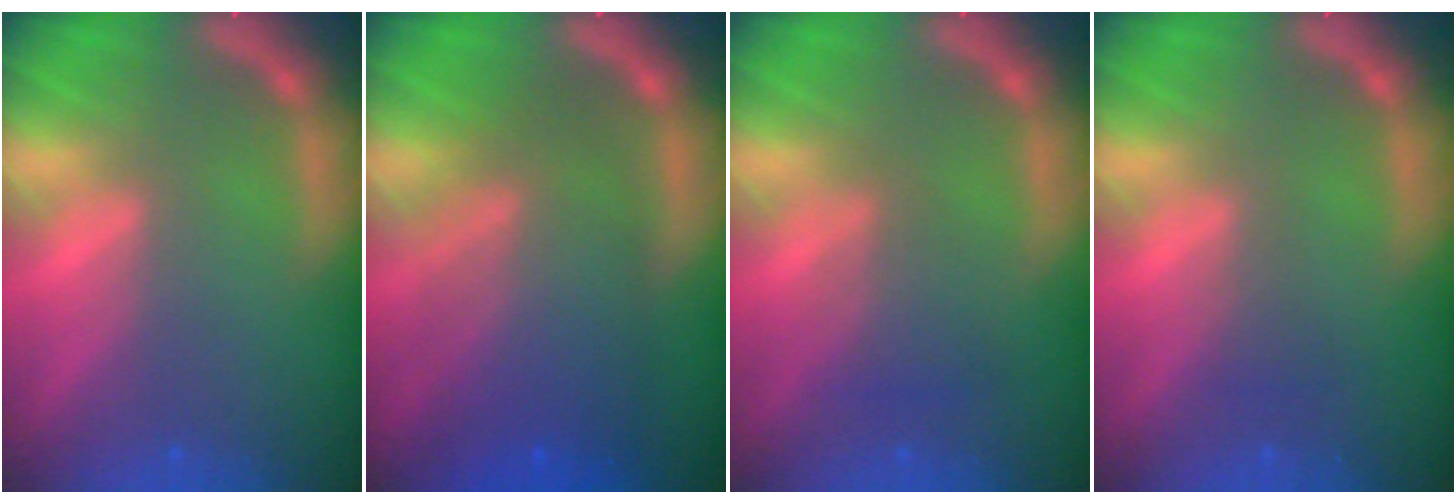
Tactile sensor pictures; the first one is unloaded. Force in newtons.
{"total": 8.5}
{"total": 2.5}
{"total": 1.0}